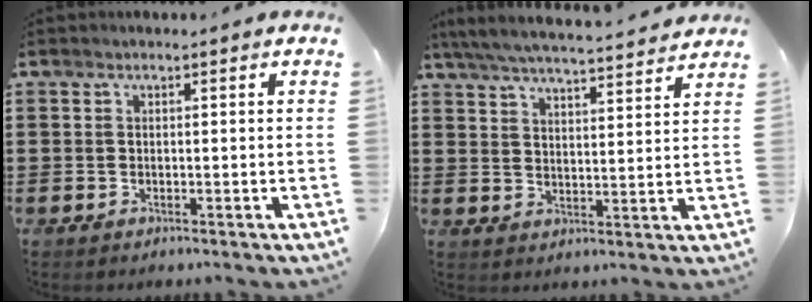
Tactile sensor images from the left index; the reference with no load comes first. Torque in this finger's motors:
{"motor_torque": [1.10, -1.03, 0.27, 0.11]}